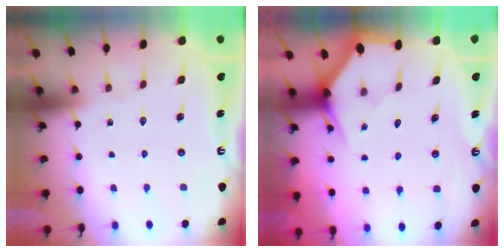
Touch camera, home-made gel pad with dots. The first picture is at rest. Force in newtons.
{"total": 3.2, "press": 3.2, "slide": 0.0}